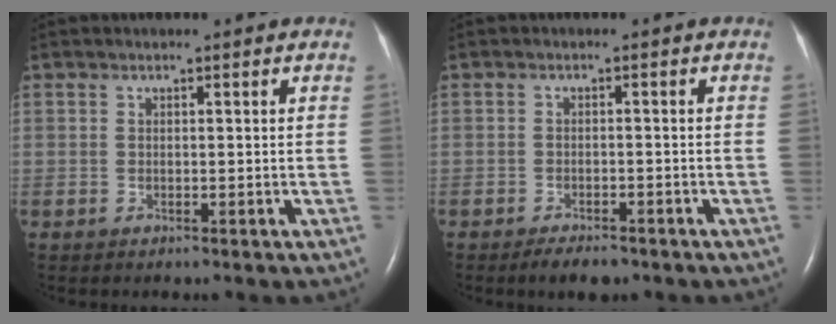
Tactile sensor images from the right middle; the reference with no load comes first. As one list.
[{"total": 3.3, "force": [-2.6, 1.2, 1.8], "torque": [-0.030, -0.003, -0.036]}]